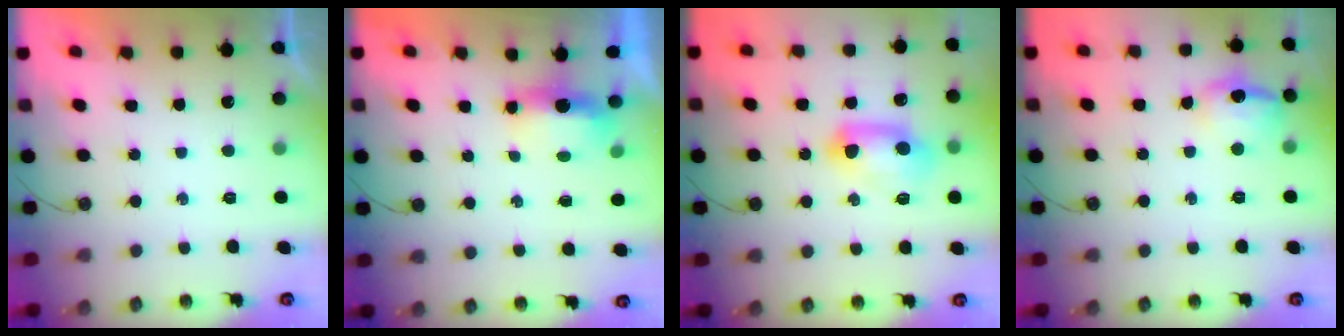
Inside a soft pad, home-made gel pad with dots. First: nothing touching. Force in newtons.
{"total": 5.8, "press": 5.7, "slide": 1.0}
{"total": 10.8, "press": 10.7, "slide": 1.3}
{"total": 12.0, "press": 12.0, "slide": 0.8}